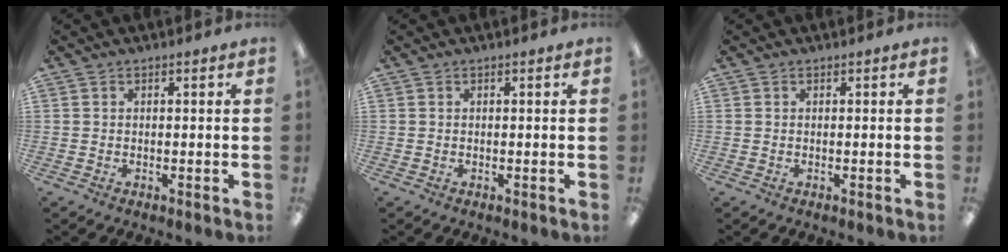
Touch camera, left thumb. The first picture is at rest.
{"total": 0.0}
{"total": 0.0}